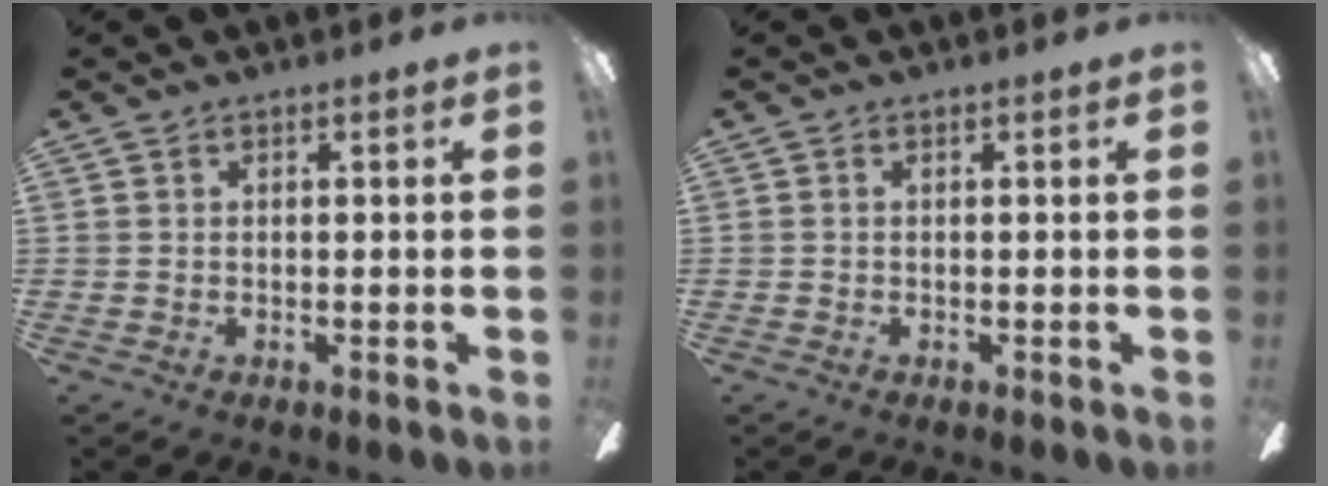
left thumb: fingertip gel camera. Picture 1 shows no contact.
{"total": 0.0}